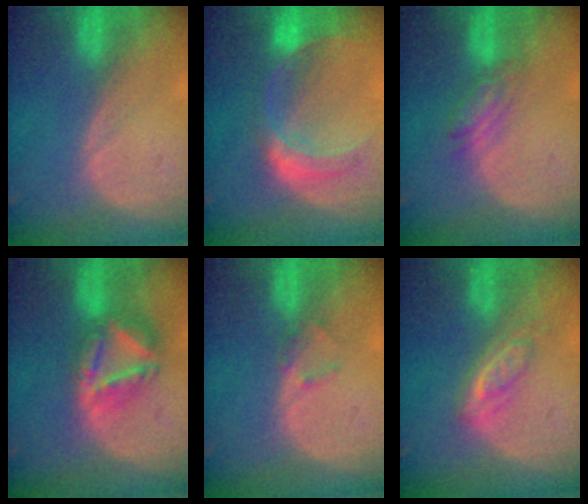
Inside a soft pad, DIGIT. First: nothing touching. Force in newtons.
{"total": 7.6, "press": 6.7, "slide": 3.6}
{"total": 4.6, "press": 4.4, "slide": 1.4}
{"total": 8.1, "press": 7.0, "slide": 4.0}
{"total": 1.3, "press": 1.1, "slide": 0.8}
{"total": 4.9, "press": 4.6, "slide": 1.9}